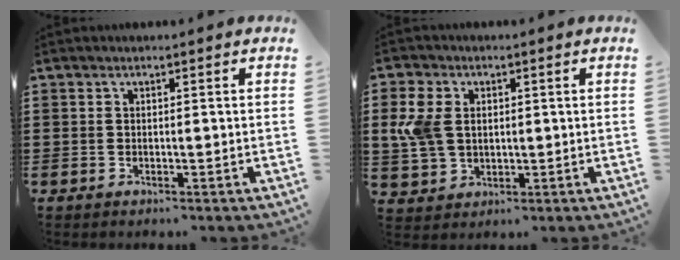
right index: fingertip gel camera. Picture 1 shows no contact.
{"total": 6.7, "force": [1.1, 4.9, 4.4], "torque": [-0.133, 0.004, 0.011]}